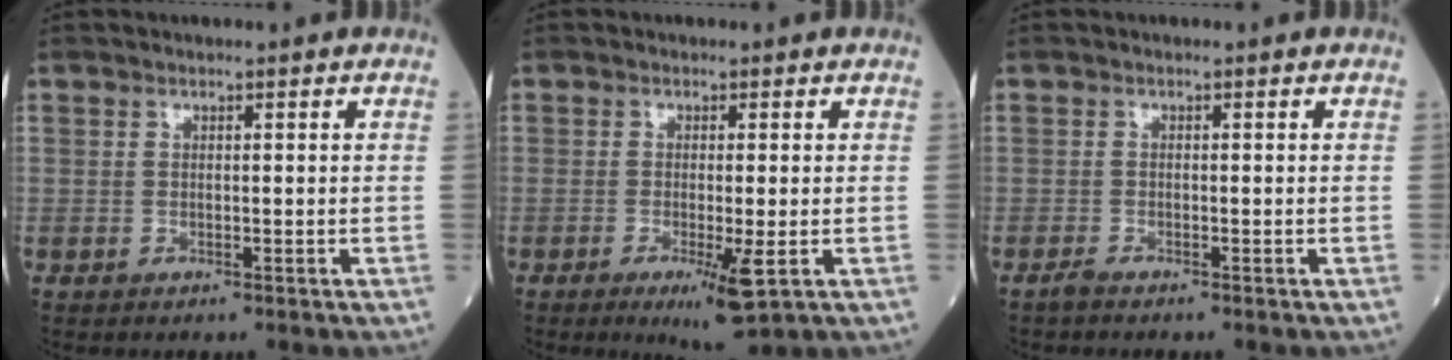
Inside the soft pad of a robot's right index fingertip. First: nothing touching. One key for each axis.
{"total": 5.4, "fx": -2.1, "fy": 0.4, "fz": 5.0, "tx": -0.076, "ty": -0.014, "tz": -0.028}
{"total": 0.9, "fx": -0.9, "fy": -0.1, "fz": 0.2, "tx": -0.010, "ty": -0.002, "tz": -0.019}